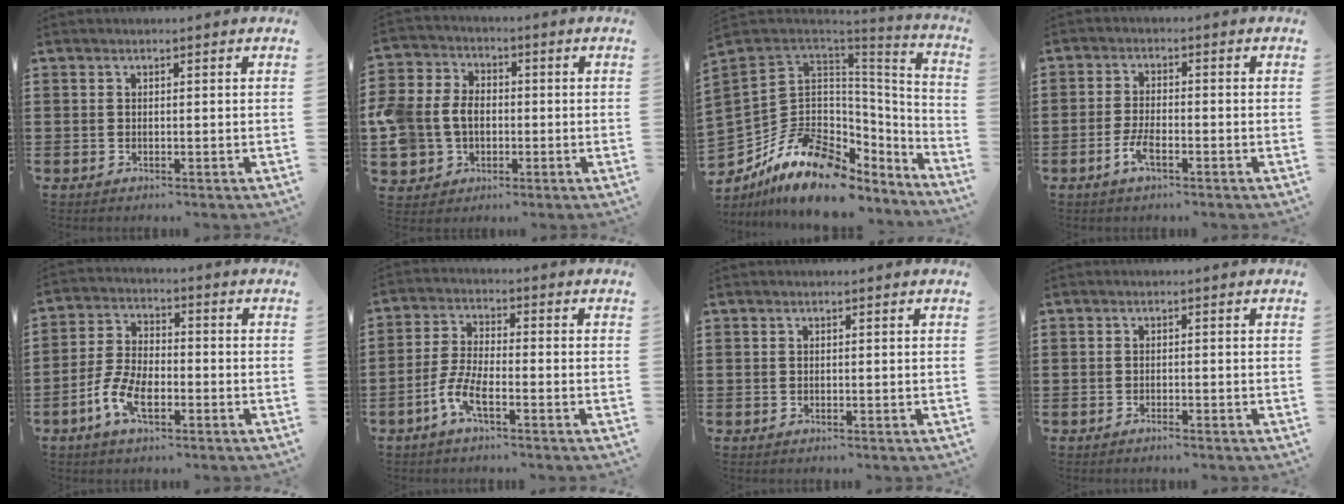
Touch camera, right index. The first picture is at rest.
{"total": 7.3, "force": [-0.9, 6.2, 3.6], "torque": [-0.117, 0.008, -0.025]}
{"total": 16.2, "force": [-7.2, 10.9, 9.7], "torque": [-0.228, 0.021, -0.124]}
{"total": 3.7, "force": [-1.9, 1.2, 2.9], "torque": [-0.069, -0.003, -0.040]}
{"total": 7.4, "force": [-3.3, 3.4, 5.6], "torque": [-0.143, -0.008, -0.068]}
{"total": 5.4, "force": [-3.2, 1.3, 4.1], "torque": [-0.112, -0.012, -0.067]}
{"total": 0.0}
{"total": 1.0, "force": [-0.9, 0.0, 0.4], "torque": [-0.009, -0.002, -0.017]}